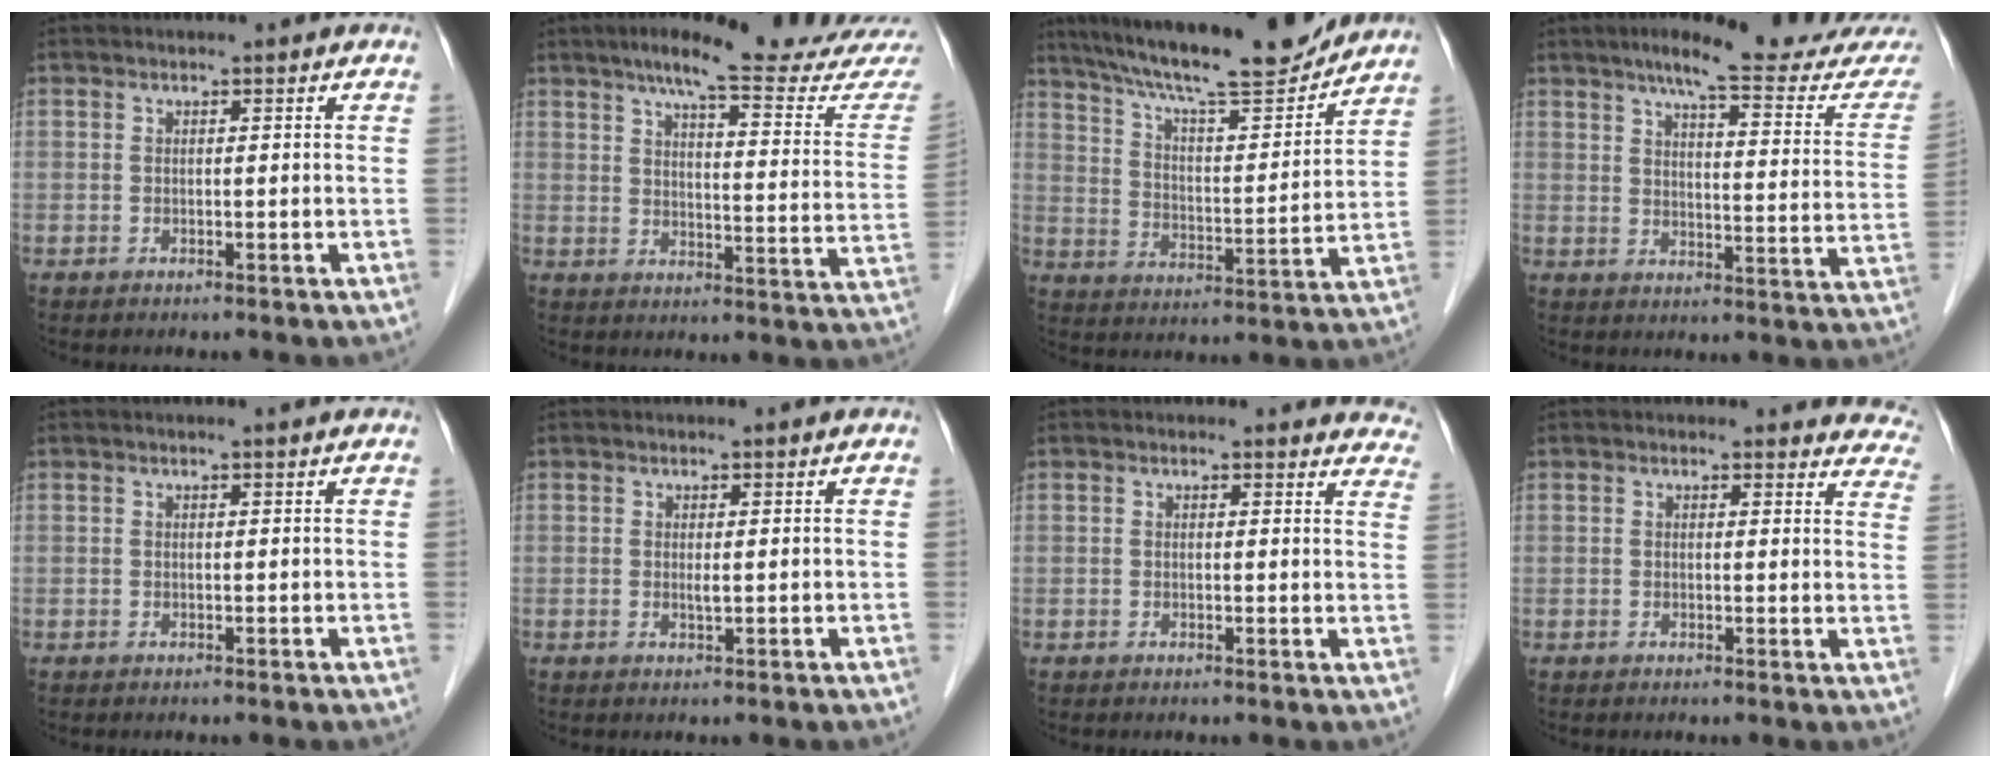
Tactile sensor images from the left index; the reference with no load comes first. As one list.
[{"total": 22.0, "force": [19.6, 0.4, 10.0], "torque": [-0.130, -0.062, 0.237]}, {"total": 18.7, "force": [16.6, 1.9, 8.5], "torque": [-0.148, 0.003, 0.254]}, {"total": 20.3, "force": [18.0, 1.3, 9.4], "torque": [-0.114, -0.046, 0.214]}, {"total": 1.1, "force": [0.9, 0.0, 0.6], "torque": [-0.009, 0.007, 0.016]}, {"total": 0.8, "force": [0.2, 0.1, 0.8], "torque": [-0.020, -0.004, 0.003]}, {"total": 8.5, "force": [8.2, 2.1, 0.6], "torque": [0.040, -0.030, 0.044]}, {"total": 10.3, "force": [9.9, 2.8, 0.8], "torque": [0.043, -0.043, 0.059]}]